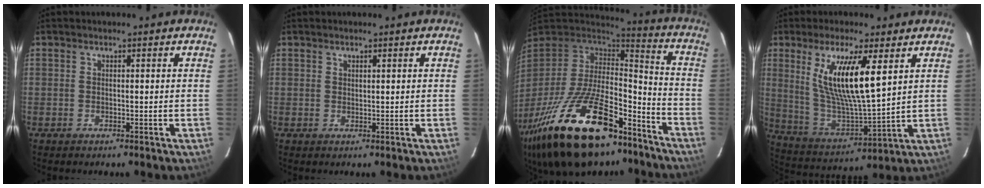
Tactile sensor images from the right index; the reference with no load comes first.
{"total": 0.7, "force": [0.6, 0.2, 0.3], "torque": [-0.005, 0.001, 0.011]}
{"total": 33.0, "force": [-20.7, 13.9, 21.6], "torque": [-0.420, -0.034, -0.318]}
{"total": 15.5, "force": [6.0, 2.8, 14.0], "torque": [-0.264, -0.012, 0.125]}